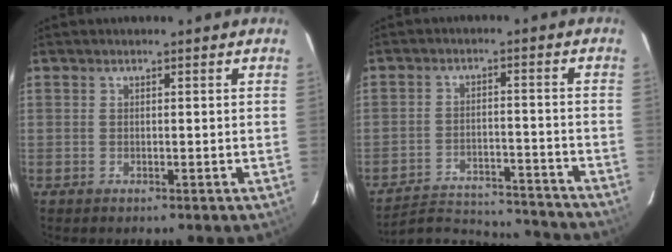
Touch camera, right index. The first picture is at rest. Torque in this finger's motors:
{"motor_torque": [-0.31, -0.16, -0.90, -0.21]}